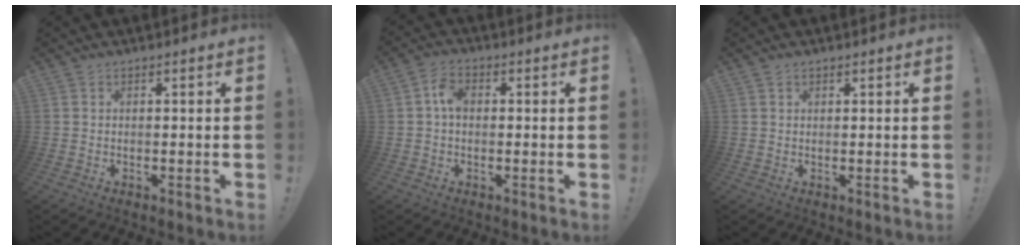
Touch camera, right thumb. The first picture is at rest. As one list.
[{"total": 4.9, "force": [0.3, 3.2, 3.7], "torque": [-0.061, 0.010, 0.005]}, {"total": 0.7, "force": [0.6, 0.4, 0.2], "torque": [0.004, -0.002, 0.010]}]